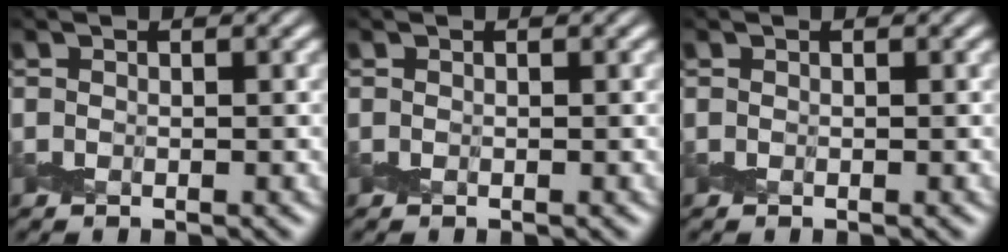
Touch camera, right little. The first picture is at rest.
{"total": 0.0}
{"total": 0.0}